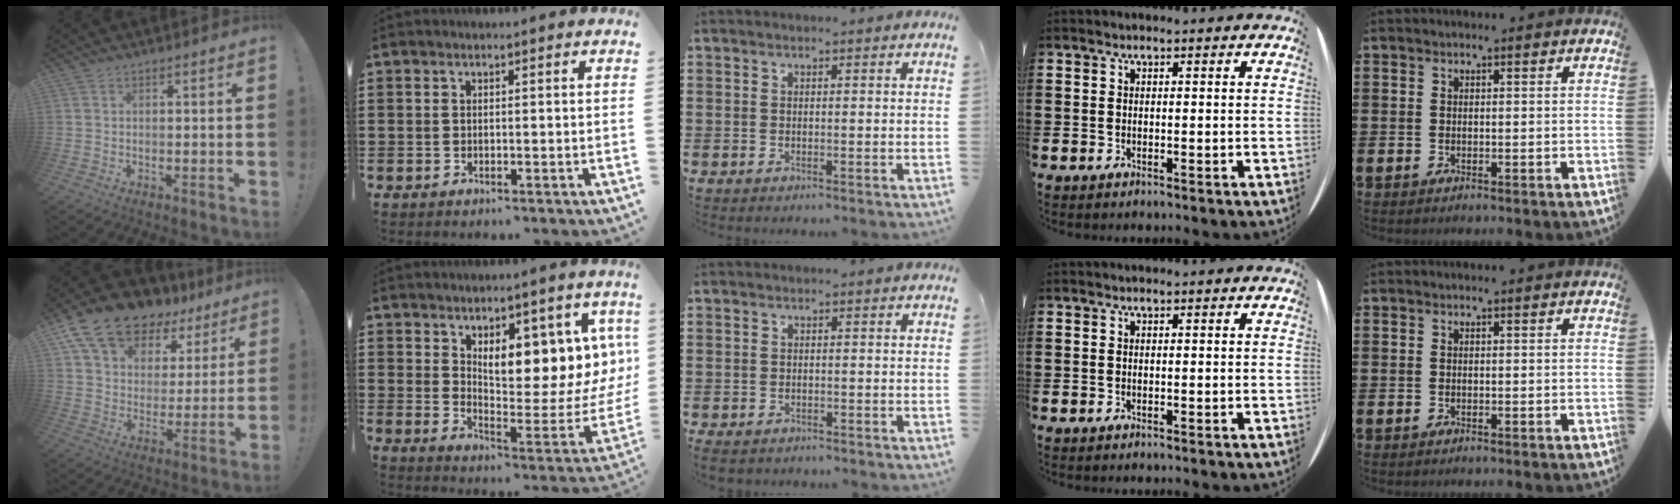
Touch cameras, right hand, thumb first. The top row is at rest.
{"thumb": {"total": 16.4, "force": [12.5, 8.0, 6.8], "torque": [-0.126, -0.090, 0.229]}, "index": {"total": 9.5, "force": [5.0, 3.8, 7.1], "torque": [-0.092, -0.071, 0.079]}, "middle": {"total": 1.2, "force": [-1.1, 0.4, 0.2], "torque": [-0.005, -0.003, -0.023]}}